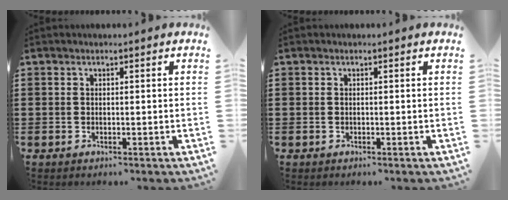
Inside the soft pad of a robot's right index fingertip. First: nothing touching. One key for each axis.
{"total": 0.0}